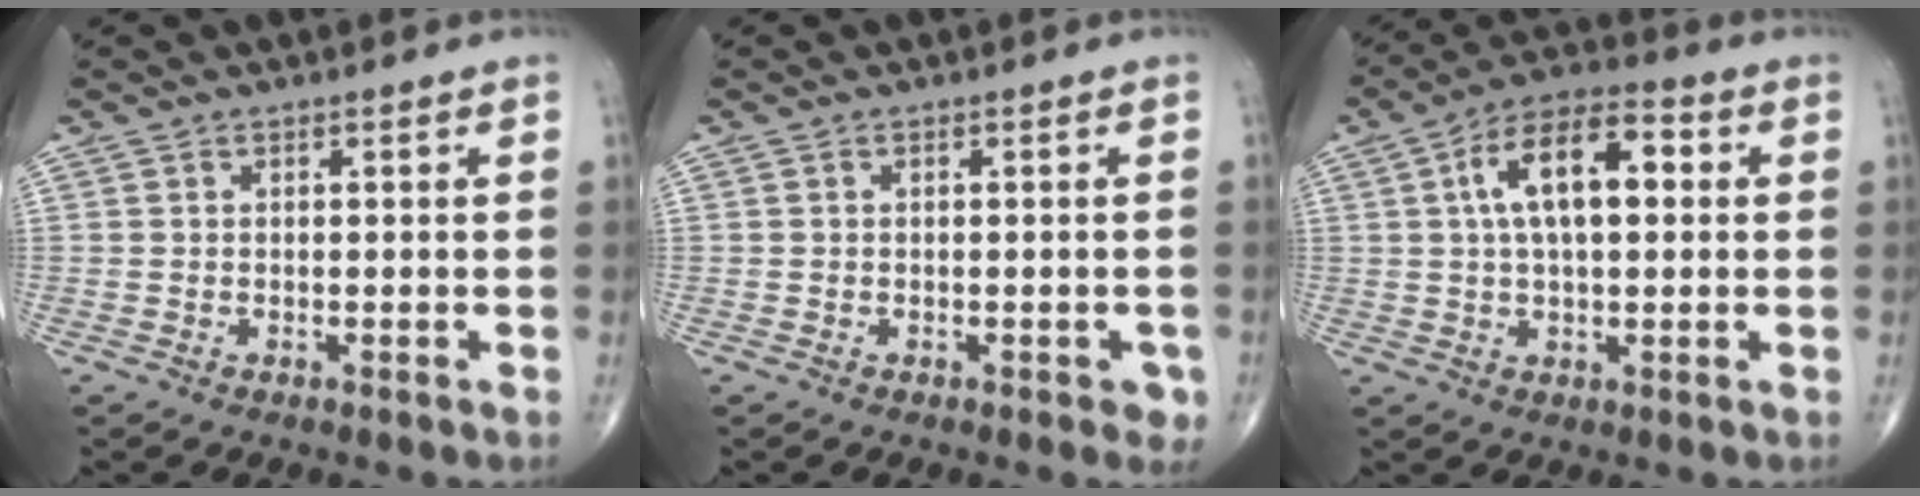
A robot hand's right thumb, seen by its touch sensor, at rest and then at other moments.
{"total": 2.2, "force": [-0.9, 1.2, 1.7], "torque": [-0.007, 0.002, -0.010]}
{"total": 13.5, "force": [2.6, 6.5, 11.5], "torque": [-0.190, 0.024, 0.038]}